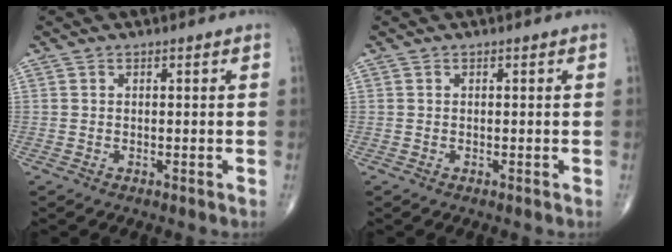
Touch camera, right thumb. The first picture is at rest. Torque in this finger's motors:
{"motor_torque": [0.02, 0.07, -0.07, -0.06, 0.03]}